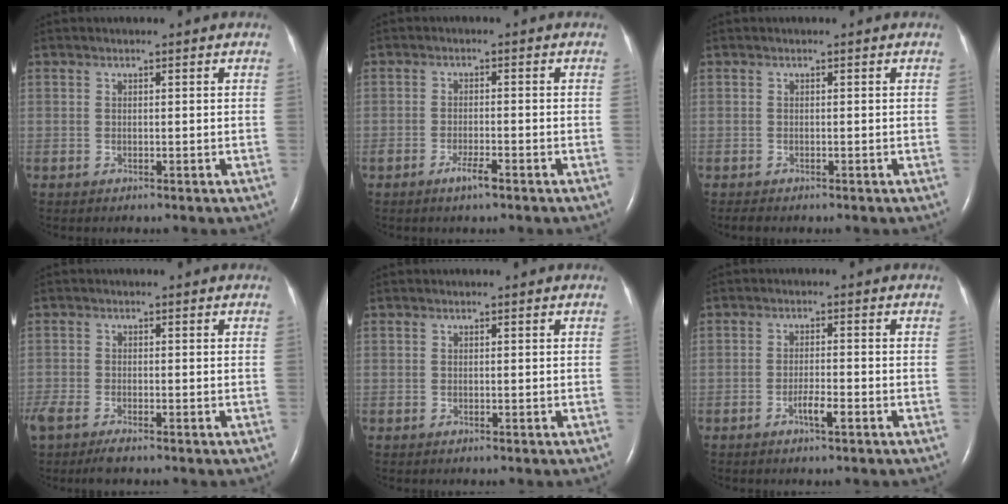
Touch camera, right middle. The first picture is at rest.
{"total": 2.6, "force": [-1.7, 0.2, 1.9], "torque": [-0.039, -0.002, -0.031]}
{"total": 0.9, "force": [-0.8, 0.2, 0.3], "torque": [-0.012, -0.004, -0.011]}
{"total": 7.6, "force": [-5.7, 2.2, 4.5], "torque": [-0.110, -0.017, -0.099]}
{"total": 0.0}
{"total": 2.6, "force": [-1.5, 0.2, 2.2], "torque": [-0.041, -0.001, -0.027]}